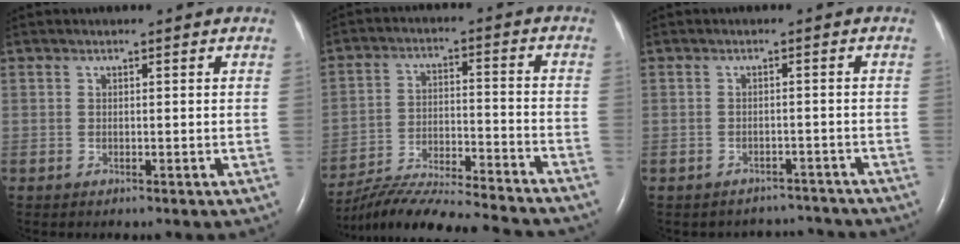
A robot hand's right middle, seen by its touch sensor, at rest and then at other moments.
{"total": 21.2, "force": [-19.5, 0.6, 8.2], "torque": [-0.147, -0.027, -0.299]}
{"total": 4.8, "force": [-4.4, 1.6, -0.9], "torque": [0.010, 0.019, -0.054]}